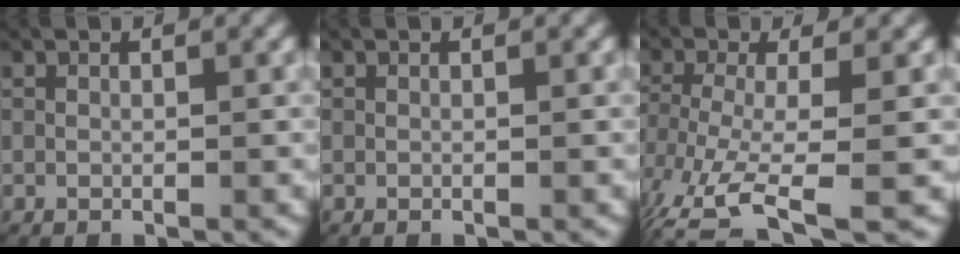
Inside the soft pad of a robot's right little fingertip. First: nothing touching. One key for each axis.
{"total": 0.0}
{"total": 7.8, "fx": -5.9, "fy": 2.1, "fz": 4.7, "tx": -0.097, "ty": -0.046, "tz": -0.071}